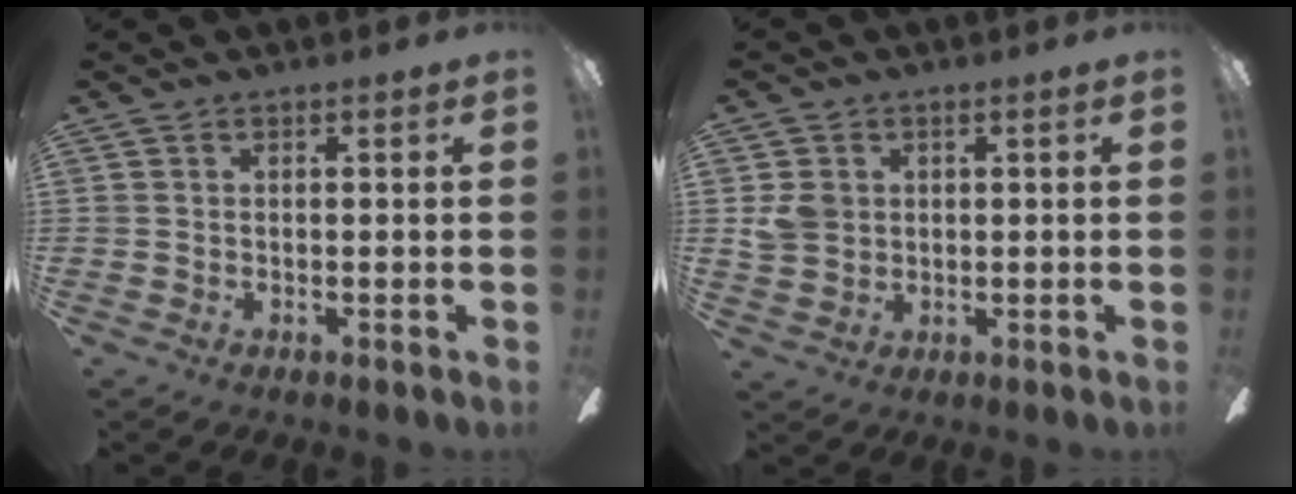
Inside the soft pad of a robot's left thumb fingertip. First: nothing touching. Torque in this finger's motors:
{"motor_torque": [0.79, 0.75, 0.48, -0.55, 0.05]}